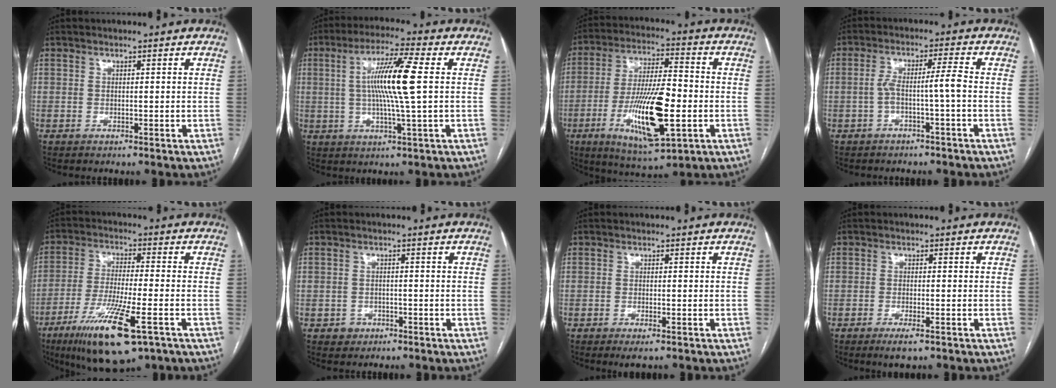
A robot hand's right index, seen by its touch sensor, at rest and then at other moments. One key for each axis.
{"total": 10.8, "fx": 1.3, "fy": -0.3, "fz": 10.7, "tx": -0.200, "ty": 0.004, "tz": 0.020}
{"total": 16.5, "fx": -4.4, "fy": 3.6, "fz": 15.5, "tx": -0.294, "ty": -0.012, "tz": -0.069}
{"total": 4.5, "fx": -1.2, "fy": -0.4, "fz": 4.3, "tx": -0.082, "ty": 0.022, "tz": -0.018}
{"total": 14.7, "fx": -7.7, "fy": 2.2, "fz": 12.3, "tx": -0.235, "ty": -0.036, "tz": -0.131}
{"total": 2.3, "fx": -1.0, "fy": 2.1, "fz": 0.2, "tx": 0.003, "ty": 0.010, "tz": -0.012}
{"total": 1.9, "fx": -1.1, "fy": 0.5, "fz": 1.5, "tx": -0.023, "ty": -0.004, "tz": -0.013}
{"total": 2.9, "fx": -1.7, "fy": 0.6, "fz": 2.3, "tx": -0.041, "ty": -0.004, "tz": -0.027}